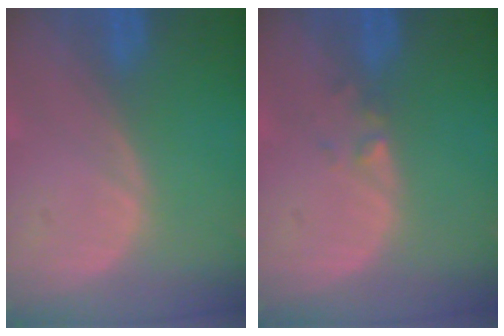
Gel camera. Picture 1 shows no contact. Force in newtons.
{"total": 1.3, "press": 1.0, "slide": 0.8}